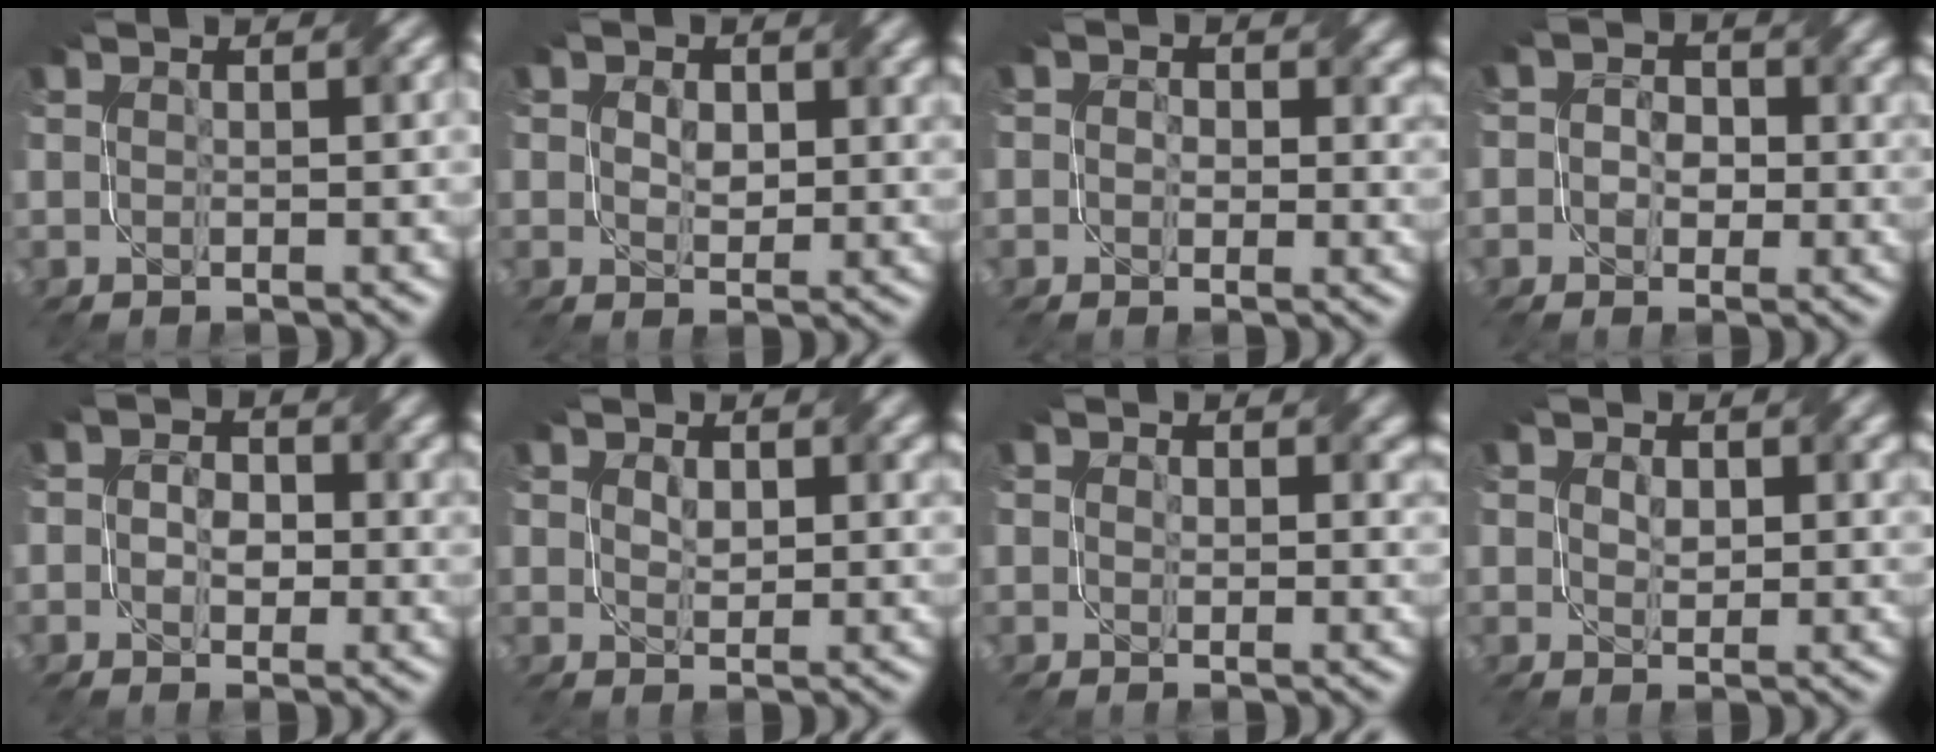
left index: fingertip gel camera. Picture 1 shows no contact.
{"total": 3.2, "force": [0.9, 2.2, 2.1], "torque": [-0.038, -0.005, 0.014]}
{"total": 3.6, "force": [0.8, 2.7, 2.2], "torque": [-0.027, 0.001, 0.003]}
{"total": 3.7, "force": [0.5, 3.1, 2.1], "torque": [-0.020, 0.001, -0.019]}
{"total": 3.2, "force": [0.1, 2.4, 2.1], "torque": [-0.037, -0.003, -0.003]}
{"total": 2.7, "force": [1.1, 1.8, 1.7], "torque": [-0.035, -0.004, 0.020]}
{"total": 2.8, "force": [1.0, 2.0, 1.7], "torque": [-0.024, -0.005, 0.014]}
{"total": 2.4, "force": [0.8, 1.7, 1.5], "torque": [-0.031, -0.004, 0.016]}